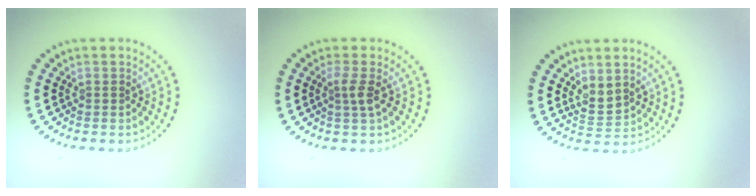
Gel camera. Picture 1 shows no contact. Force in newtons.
{"total": 1.8, "press": 1.3, "slide": 1.2}
{"total": 2.0, "press": 1.5, "slide": 1.3}